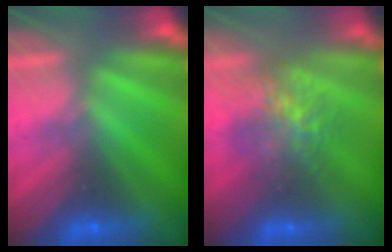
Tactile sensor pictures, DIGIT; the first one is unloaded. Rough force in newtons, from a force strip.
{"total": 7.1}